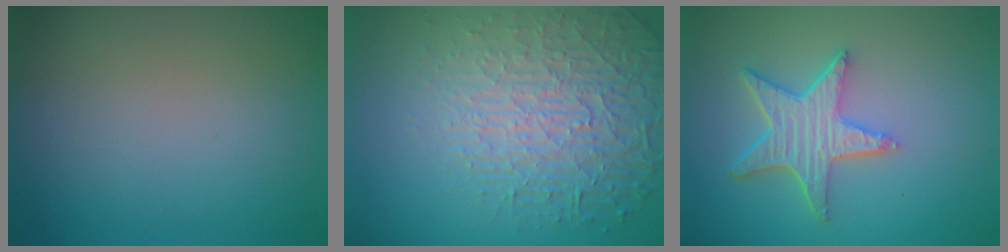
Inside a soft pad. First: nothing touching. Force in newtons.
{"total": 7.0, "press": 5.3, "slide": 4.6}
{"total": 5.1, "press": 4.0, "slide": 3.1}